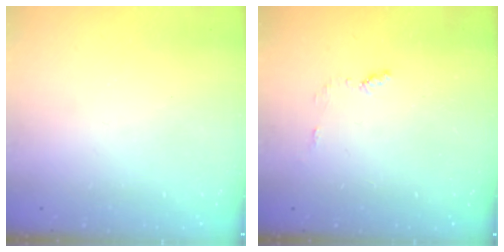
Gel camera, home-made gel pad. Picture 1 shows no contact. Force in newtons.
{"total": 4.3, "press": 4.2, "slide": 0.5}